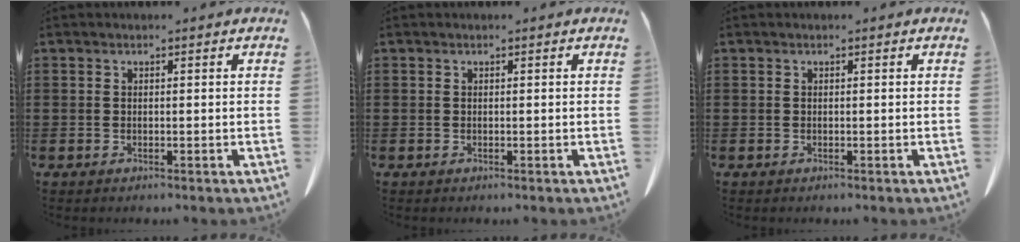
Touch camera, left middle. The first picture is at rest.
{"total": 0.0}
{"total": 0.0}